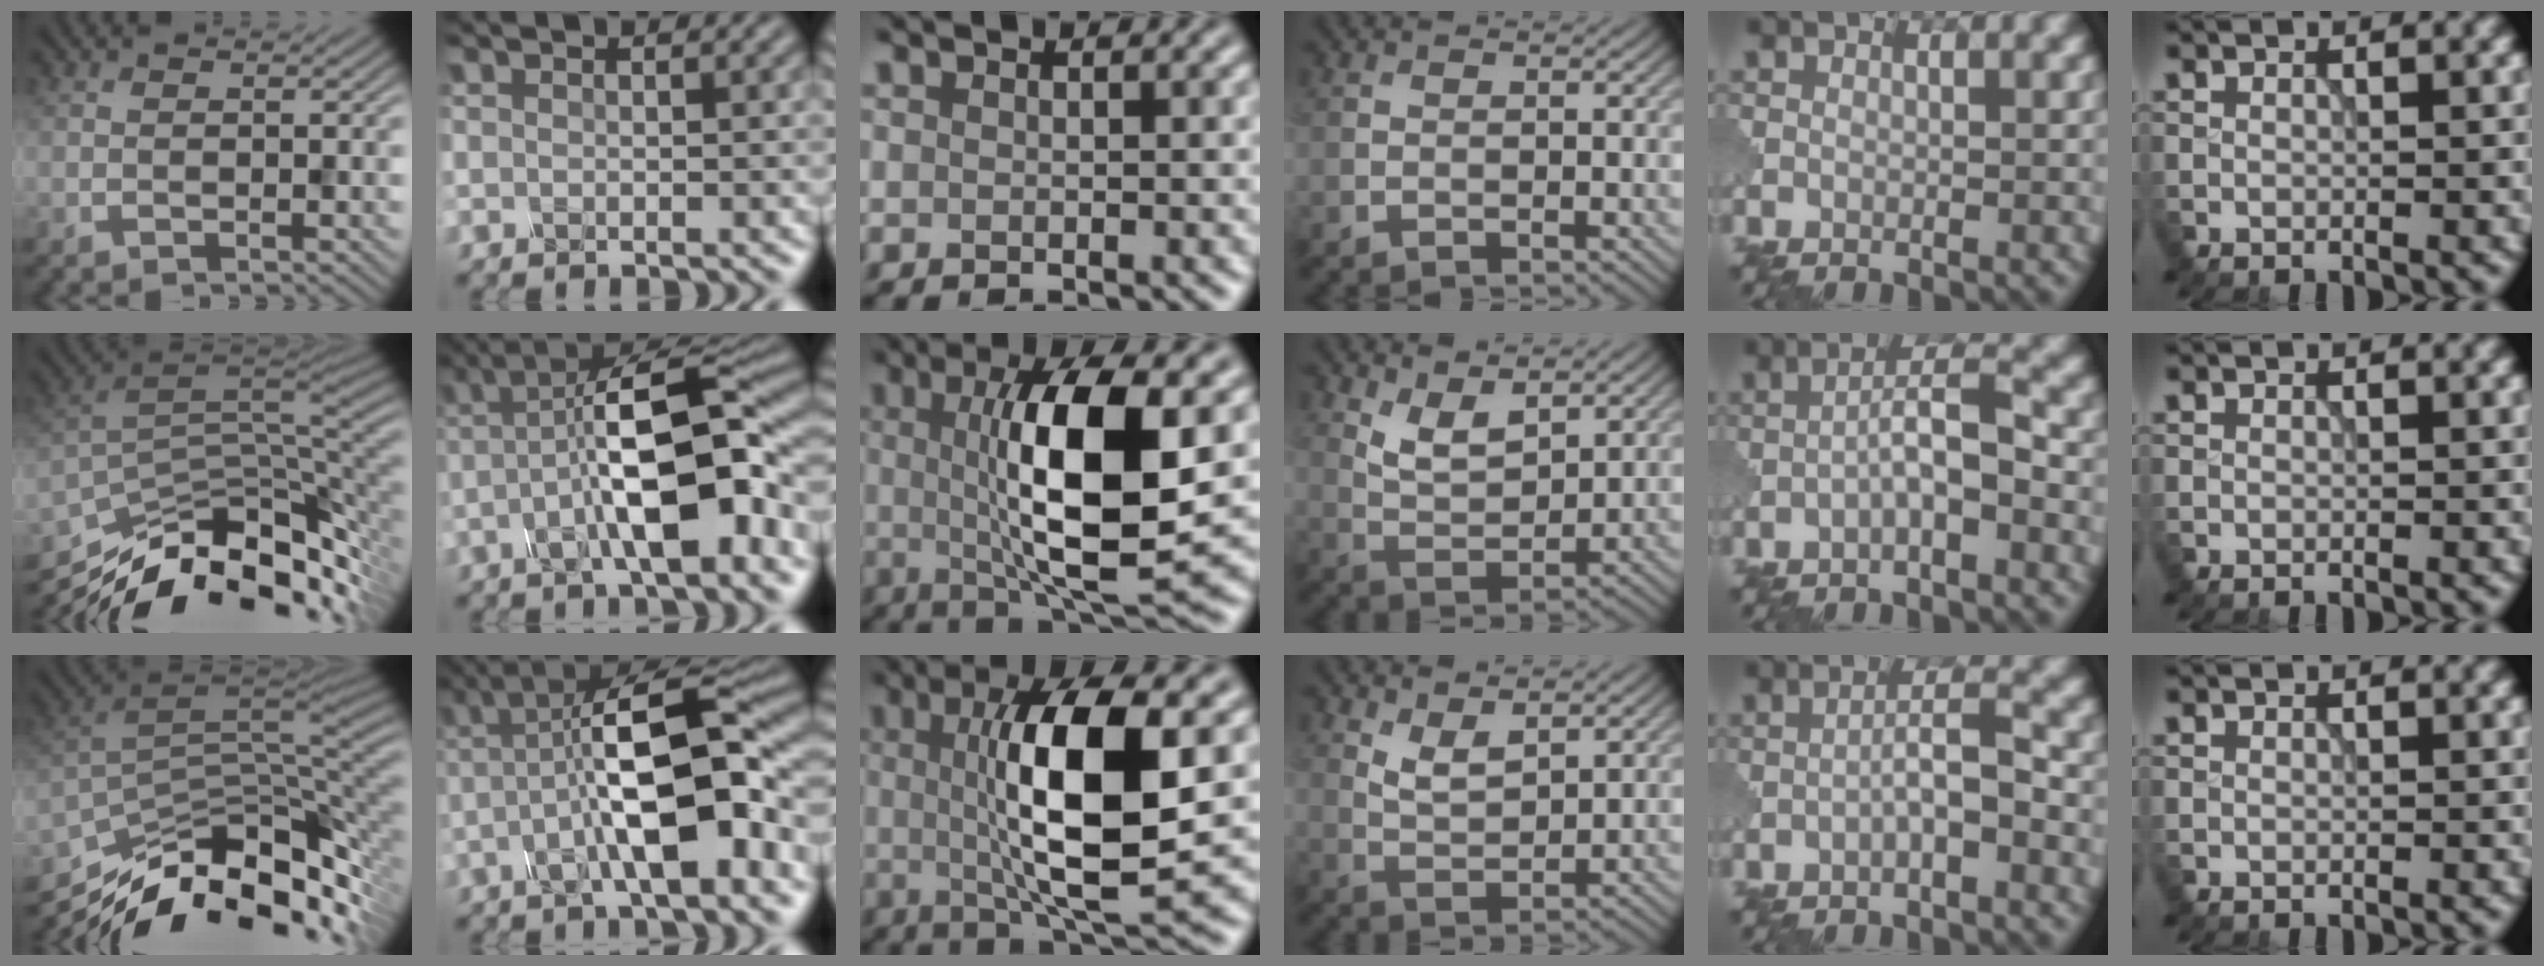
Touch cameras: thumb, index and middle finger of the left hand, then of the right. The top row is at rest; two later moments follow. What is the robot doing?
{"motion": "assemble", "object": "glue stick"}